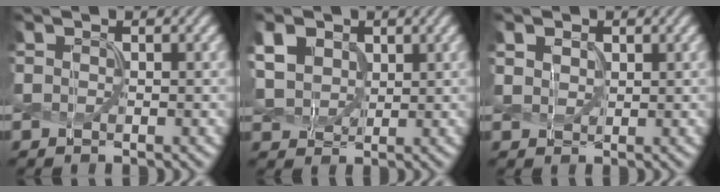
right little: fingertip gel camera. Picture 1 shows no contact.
{"total": 4.9, "force": [2.1, 3.7, 2.5], "torque": [-0.090, 0.010, 0.044]}
{"total": 1.6, "force": [0.8, 1.1, 0.7], "torque": [-0.018, 0.001, 0.014]}